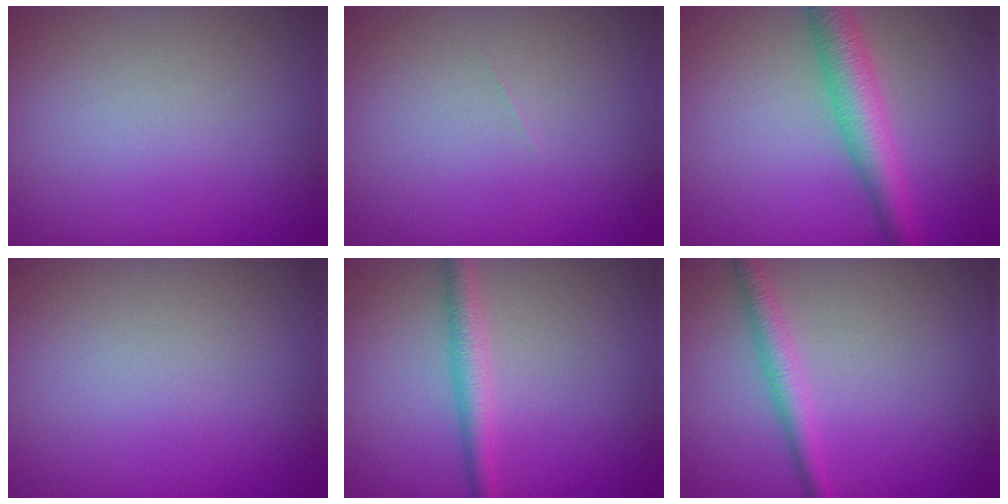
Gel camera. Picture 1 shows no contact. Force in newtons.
{"total": 0.0}
{"total": 4.8, "press": 4.8, "slide": 0.0}
{"total": 0.0}
{"total": 2.5, "press": 2.5, "slide": 0.1}
{"total": 2.3, "press": 2.3, "slide": 0.0}